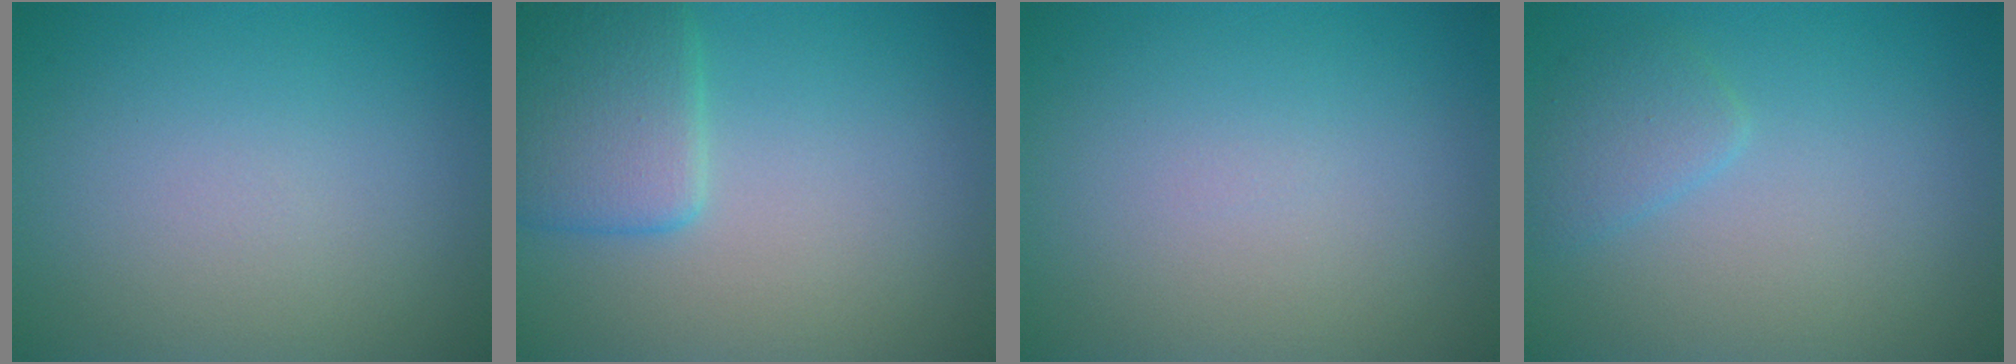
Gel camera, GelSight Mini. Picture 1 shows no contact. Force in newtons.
{"total": 3.9, "press": 3.9, "slide": 0.2}
{"total": 0.0}
{"total": 1.8, "press": 1.8, "slide": 0.1}